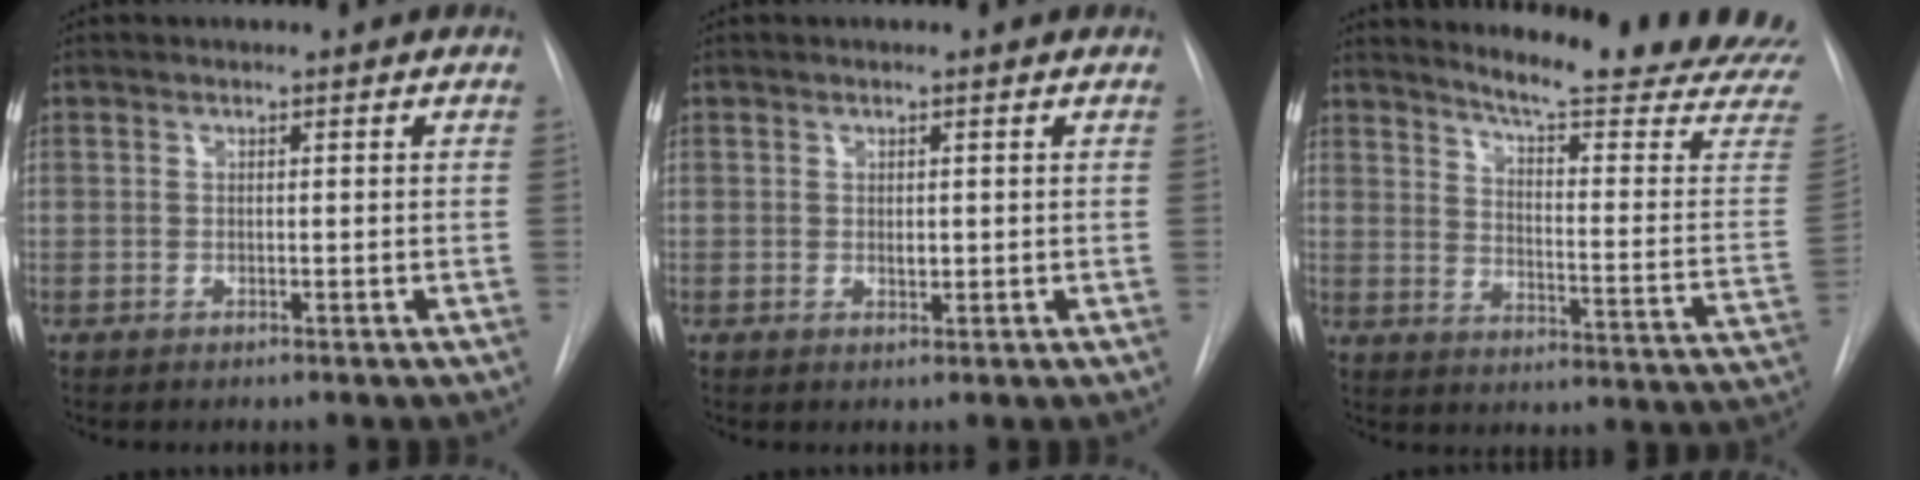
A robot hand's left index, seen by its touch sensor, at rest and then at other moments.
{"total": 1.0, "force": [-0.7, 0.4, 0.6], "torque": [-0.009, -0.007, -0.005]}
{"total": 23.4, "force": [21.4, -0.4, 9.4], "torque": [-0.137, -0.143, 0.257]}